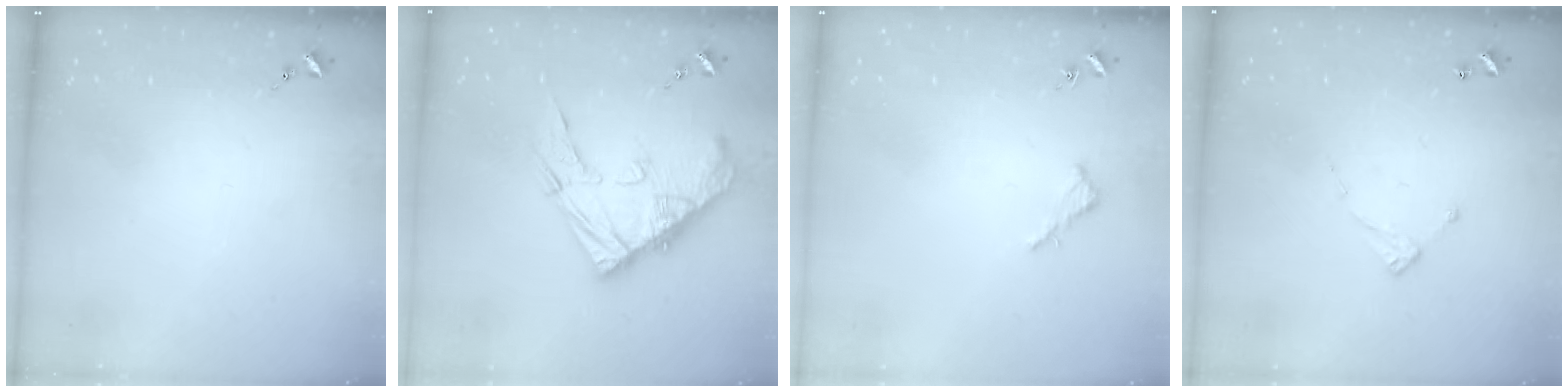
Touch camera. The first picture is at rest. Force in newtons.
{"total": 15.6, "press": 15.5, "slide": 1.4}
{"total": 2.6, "press": 2.6, "slide": 0.2}
{"total": 5.0, "press": 5.0, "slide": 0.4}